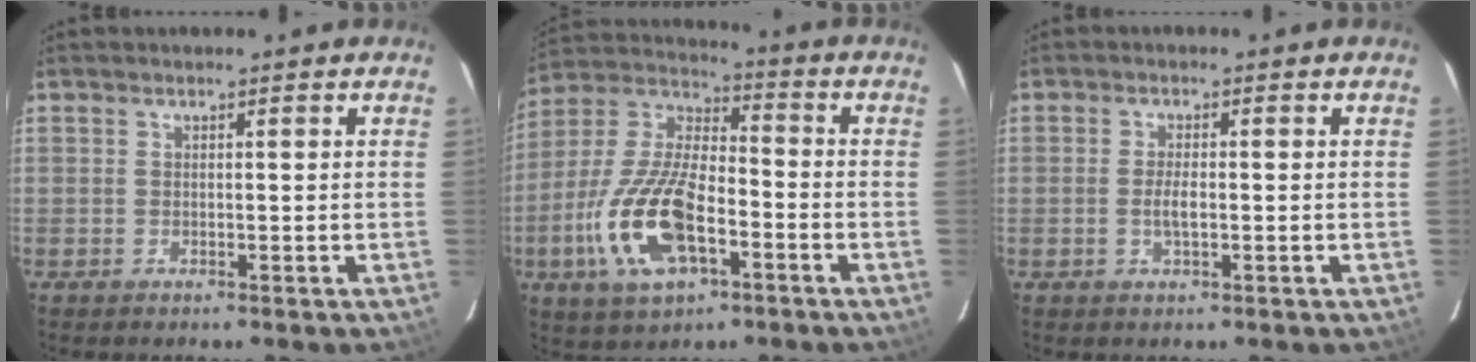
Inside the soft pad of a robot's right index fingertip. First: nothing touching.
{"total": 18.4, "force": [-6.7, 8.2, 15.0], "torque": [-0.323, -0.007, -0.123]}
{"total": 2.6, "force": [-0.5, 0.7, 2.4], "torque": [-0.046, -0.005, -0.009]}